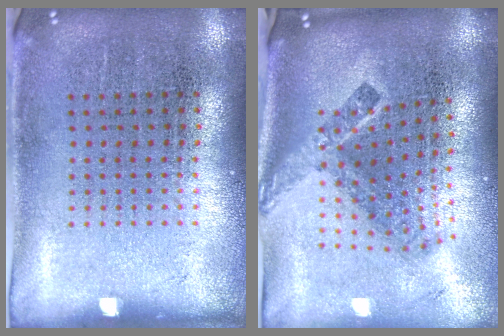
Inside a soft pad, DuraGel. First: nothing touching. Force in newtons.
{"total": 2.4, "press": 1.6, "slide": 1.9}